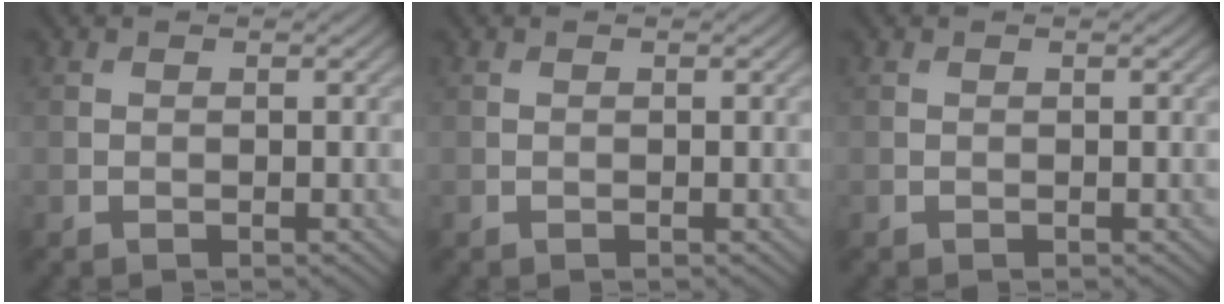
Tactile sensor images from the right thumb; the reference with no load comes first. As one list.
[{"total": 0.0}, {"total": 0.0}]